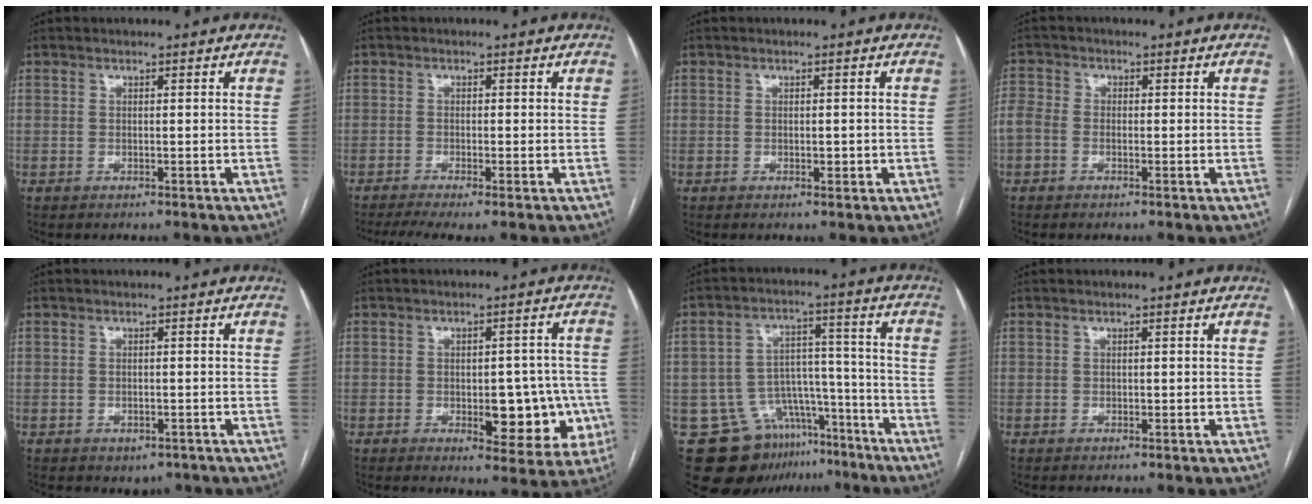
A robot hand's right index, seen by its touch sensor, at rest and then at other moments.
{"total": 4.5, "force": [-3.0, 0.2, 3.3], "torque": [-0.059, -0.008, -0.054]}
{"total": 1.1, "force": [-0.2, 0.6, 0.9], "torque": [-0.012, 0.000, -0.001]}
{"total": 4.2, "force": [-1.0, 3.3, 2.4], "torque": [-0.067, 0.015, -0.022]}
{"total": 2.7, "force": [-1.6, 1.7, 1.3], "torque": [-0.012, 0.000, -0.010]}
{"total": 10.4, "force": [-2.4, 4.9, 8.8], "torque": [-0.089, 0.016, -0.019]}
{"total": 15.0, "force": [-10.8, 9.2, 4.8], "torque": [-0.070, 0.063, -0.156]}
{"total": 0.0}